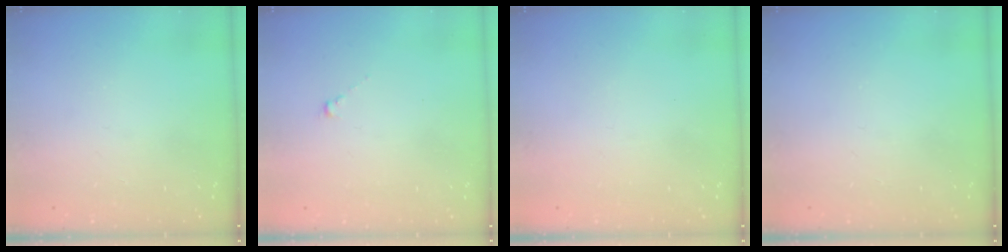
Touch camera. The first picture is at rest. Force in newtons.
{"total": 0.0}
{"total": 0.9, "press": 0.8, "slide": 0.3}
{"total": 0.0}